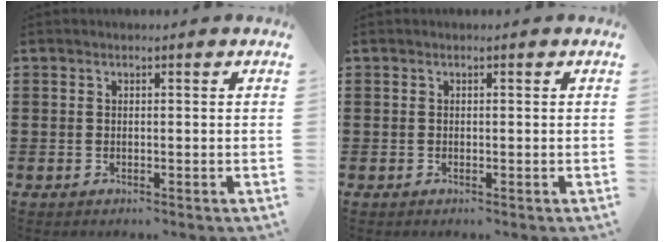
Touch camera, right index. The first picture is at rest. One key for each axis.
{"total": 0.0}